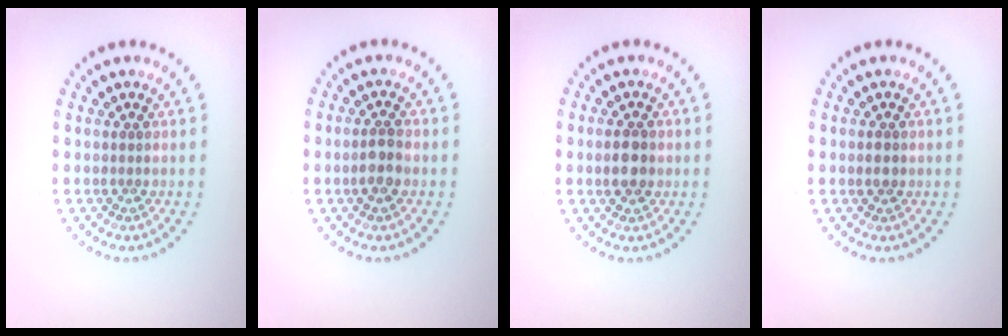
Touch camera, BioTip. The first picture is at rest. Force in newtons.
{"total": 2.1, "press": 2.0, "slide": 0.6}
{"total": 2.8, "press": 2.8, "slide": 0.1}
{"total": 1.3, "press": 1.3, "slide": 0.0}